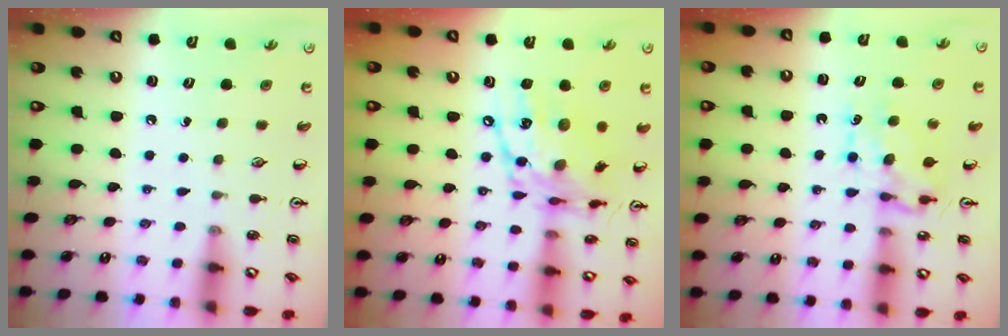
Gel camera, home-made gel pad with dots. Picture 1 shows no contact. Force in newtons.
{"total": 16.0, "press": 15.9, "slide": 0.9}
{"total": 7.0, "press": 7.0, "slide": 0.6}